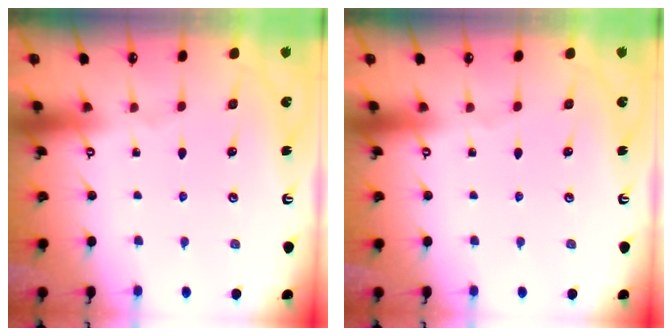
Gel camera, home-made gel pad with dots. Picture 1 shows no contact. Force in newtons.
{"total": 0.0}